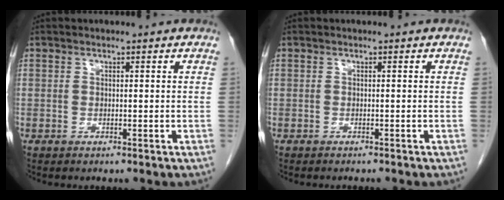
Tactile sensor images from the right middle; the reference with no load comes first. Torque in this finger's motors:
{"motor_torque": [0.00, 0.00, -0.02, 0.00]}